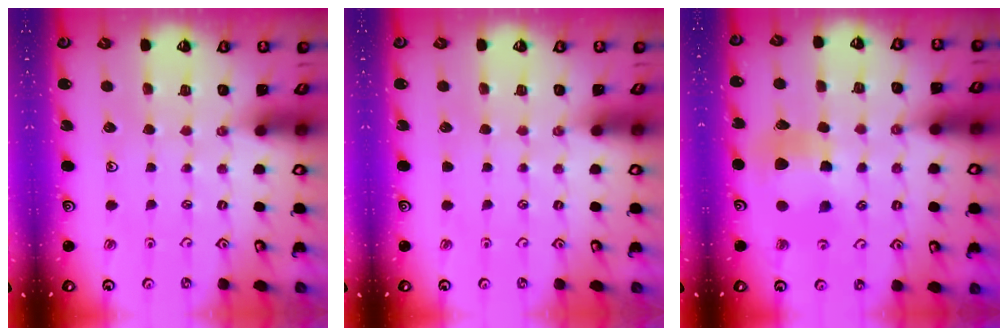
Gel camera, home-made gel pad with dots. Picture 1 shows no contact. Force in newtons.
{"total": 0.0}
{"total": 9.7, "press": 9.6, "slide": 1.5}